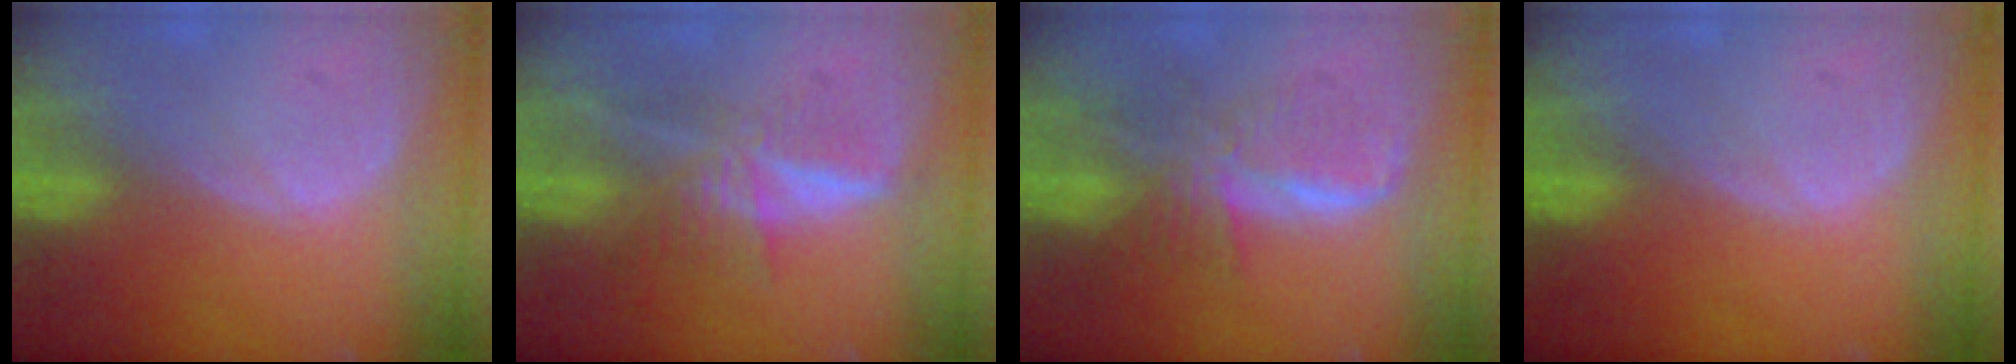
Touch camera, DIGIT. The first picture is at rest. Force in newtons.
{"total": 6.1, "press": 5.7, "slide": 2.1}
{"total": 6.8, "press": 6.4, "slide": 2.3}
{"total": 0.0}